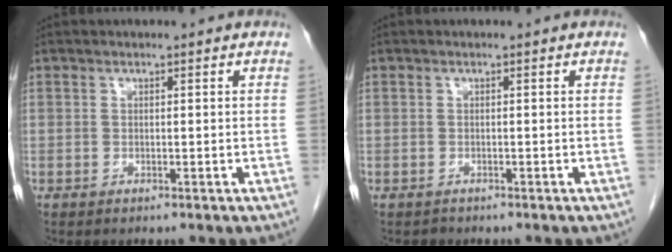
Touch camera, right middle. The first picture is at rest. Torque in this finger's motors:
{"motor_torque": [-0.17, -0.22, -0.05, -0.02]}